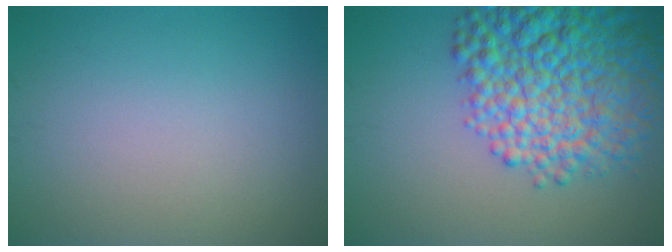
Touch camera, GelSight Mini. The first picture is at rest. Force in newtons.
{"total": 10.7, "press": 10.7, "slide": 0.5}